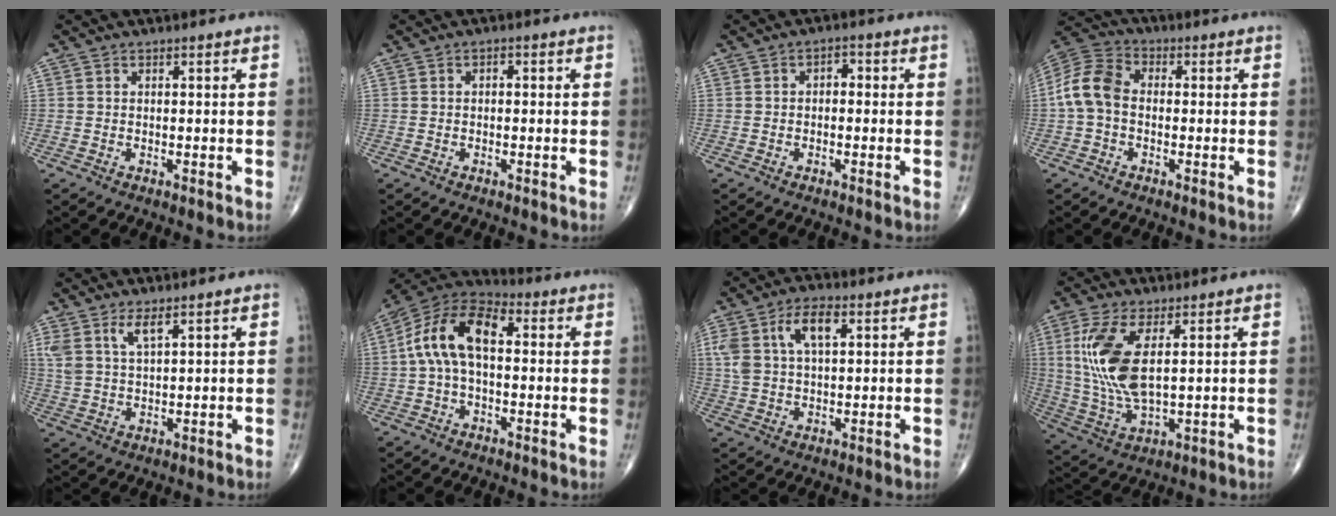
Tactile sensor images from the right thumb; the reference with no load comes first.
{"total": 1.0, "force": [0.1, 0.7, 0.8], "torque": [-0.005, 0.006, -0.003]}
{"total": 2.3, "force": [0.0, 1.5, 1.7], "torque": [-0.008, 0.011, -0.010]}
{"total": 9.0, "force": [-0.7, 6.4, 6.4], "torque": [-0.125, 0.027, -0.027]}
{"total": 4.9, "force": [3.0, 1.5, 3.6], "torque": [-0.078, -0.013, 0.066]}
{"total": 13.2, "force": [1.2, 7.3, 10.9], "torque": [-0.206, 0.040, 0.008]}
{"total": 8.9, "force": [3.2, 4.3, 7.1], "torque": [-0.141, 0.007, 0.062]}
{"total": 13.4, "force": [3.1, 5.5, 11.9], "torque": [-0.263, -0.013, 0.071]}